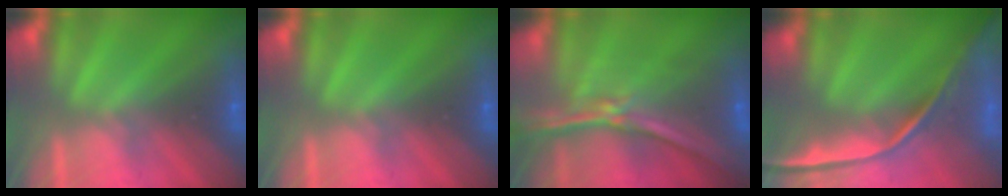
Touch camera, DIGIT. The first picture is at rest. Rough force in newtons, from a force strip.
{"total": 0.0}
{"total": 7.0}
{"total": 7.4}